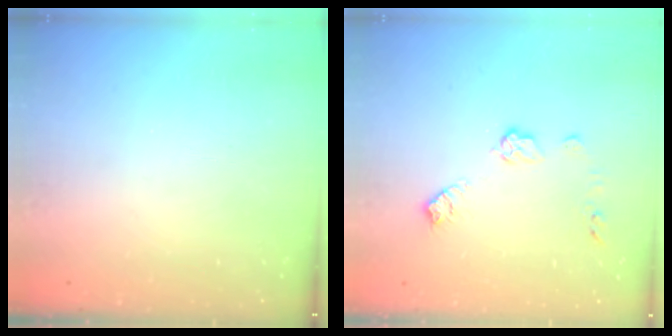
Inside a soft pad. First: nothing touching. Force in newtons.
{"total": 8.9, "press": 8.9, "slide": 0.4}